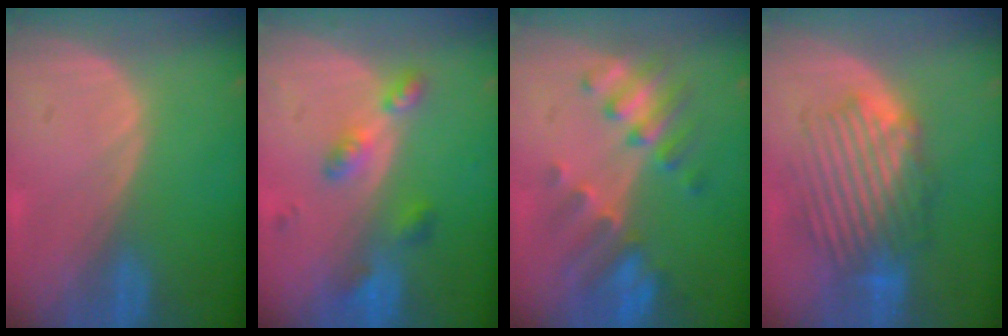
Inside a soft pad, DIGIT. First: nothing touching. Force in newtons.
{"total": 4.7, "press": 4.7, "slide": 0.2}
{"total": 7.4, "press": 7.2, "slide": 1.9}
{"total": 8.7, "press": 8.5, "slide": 2.2}